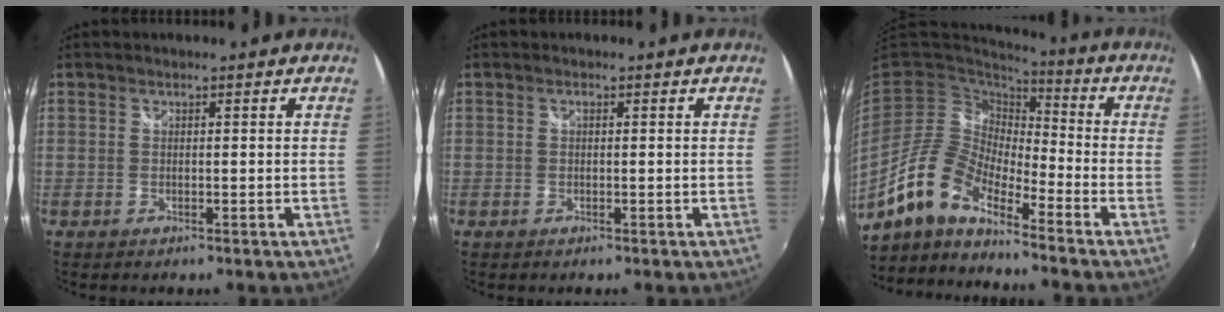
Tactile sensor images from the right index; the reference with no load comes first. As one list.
[{"total": 0.6, "force": [0.1, 0.3, 0.5], "torque": [-0.009, 0.003, 0.000]}, {"total": 12.3, "force": [-8.8, 4.0, 7.6], "torque": [-0.142, 0.001, -0.181]}]